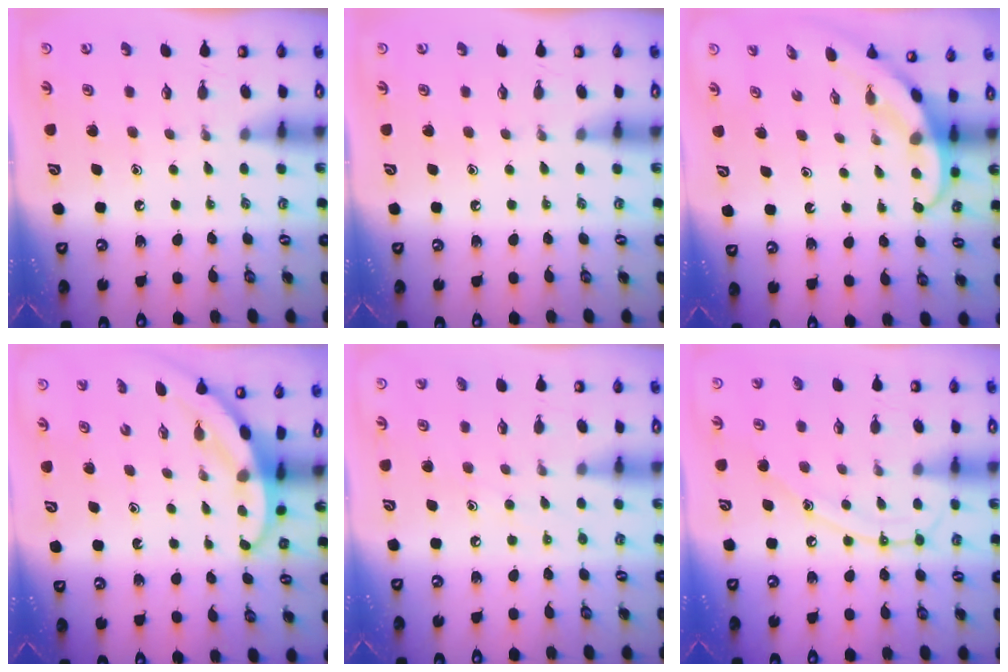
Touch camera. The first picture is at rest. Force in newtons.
{"total": 0.0}
{"total": 3.8, "press": 3.8, "slide": 0.3}
{"total": 3.3, "press": 3.3, "slide": 0.2}
{"total": 6.5, "press": 6.4, "slide": 0.7}
{"total": 11.0, "press": 11.0, "slide": 1.0}